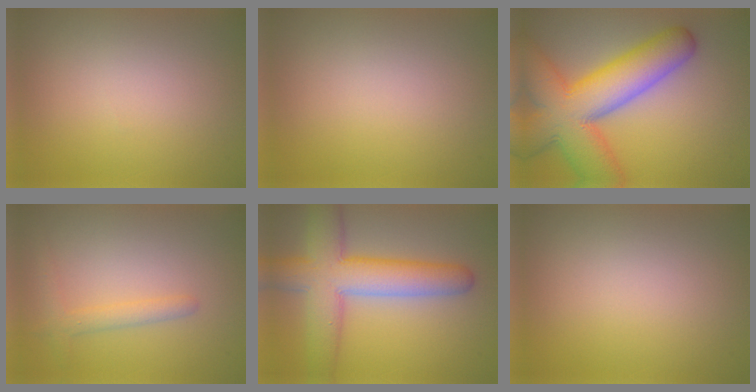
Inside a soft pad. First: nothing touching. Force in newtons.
{"total": 0.0}
{"total": 12.1, "press": 12.1, "slide": 0.4}
{"total": 1.9, "press": 1.9, "slide": 0.1}
{"total": 8.6, "press": 8.6, "slide": 0.3}
{"total": 0.0}